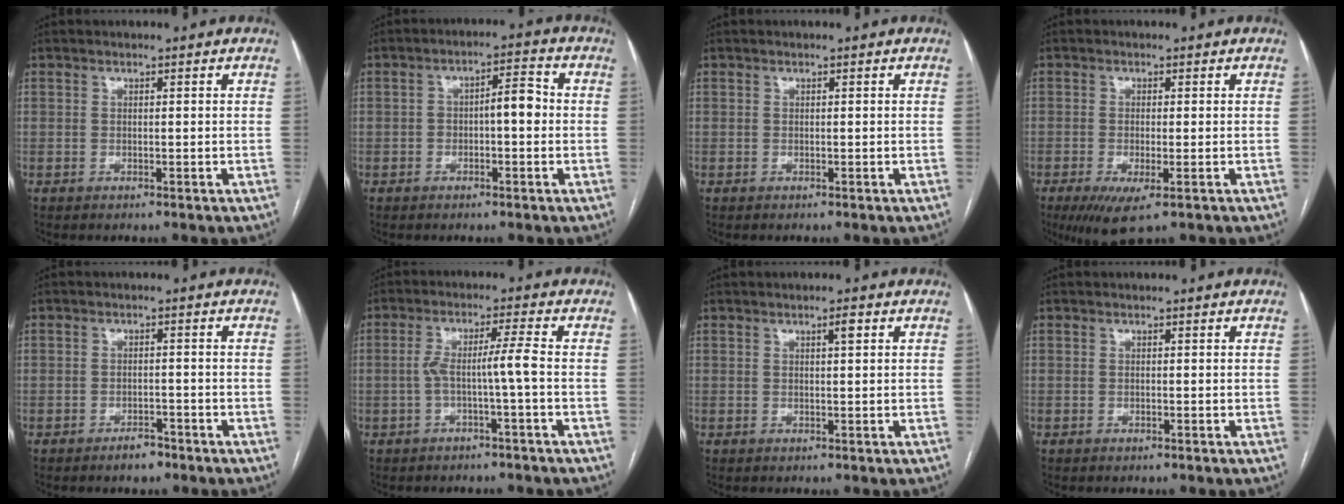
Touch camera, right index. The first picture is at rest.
{"total": 4.6, "force": [-0.6, 1.4, 4.3], "torque": [-0.064, 0.028, -0.009]}
{"total": 0.0}
{"total": 5.5, "force": [-2.8, 1.0, 4.6], "torque": [-0.077, -0.015, -0.043]}
{"total": 2.6, "force": [-2.0, 1.1, 1.1], "torque": [-0.017, 0.004, -0.028]}
{"total": 4.6, "force": [-1.4, -1.1, 4.3], "torque": [-0.084, 0.021, -0.021]}
{"total": 1.3, "force": [0.6, 0.1, 1.2], "torque": [-0.019, 0.001, 0.008]}
{"total": 0.0}